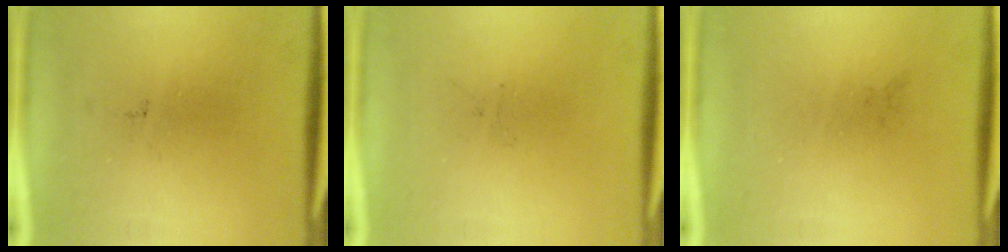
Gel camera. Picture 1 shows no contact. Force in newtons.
{"total": 0.0}
{"total": 0.0}